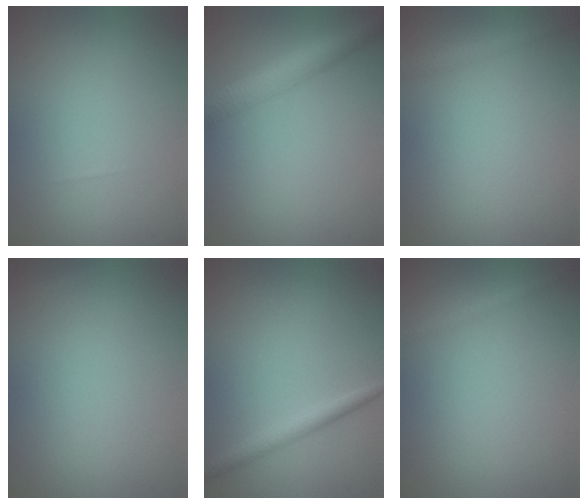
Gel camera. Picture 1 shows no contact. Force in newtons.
{"total": 5.1, "press": 5.1, "slide": 0.2}
{"total": 1.4, "press": 1.4, "slide": 0.1}
{"total": 0.8, "press": 0.8, "slide": 0.1}
{"total": 2.1, "press": 2.1, "slide": 0.1}
{"total": 1.3, "press": 1.3, "slide": 0.0}